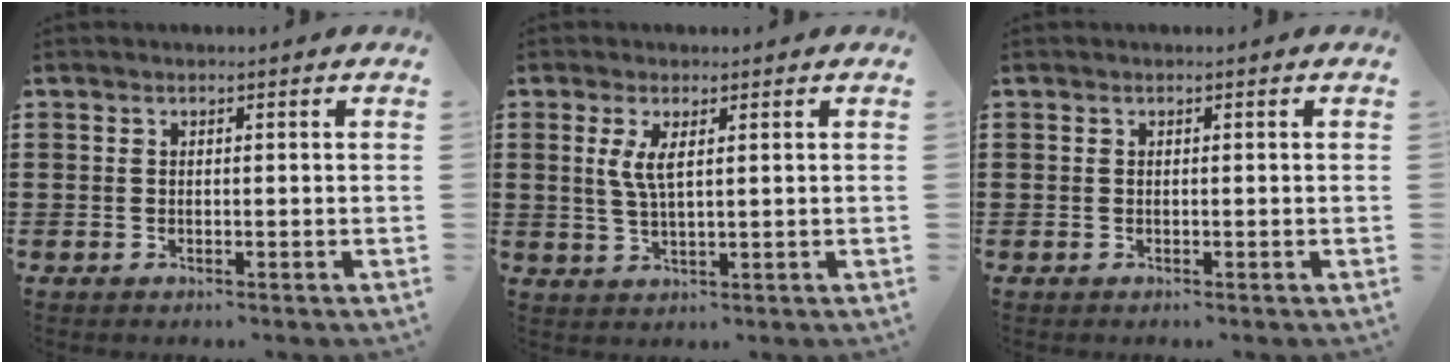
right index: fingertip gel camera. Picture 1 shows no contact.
{"total": 3.6, "force": [1.2, 0.9, 3.3], "torque": [-0.071, 0.001, 0.019]}
{"total": 0.0}